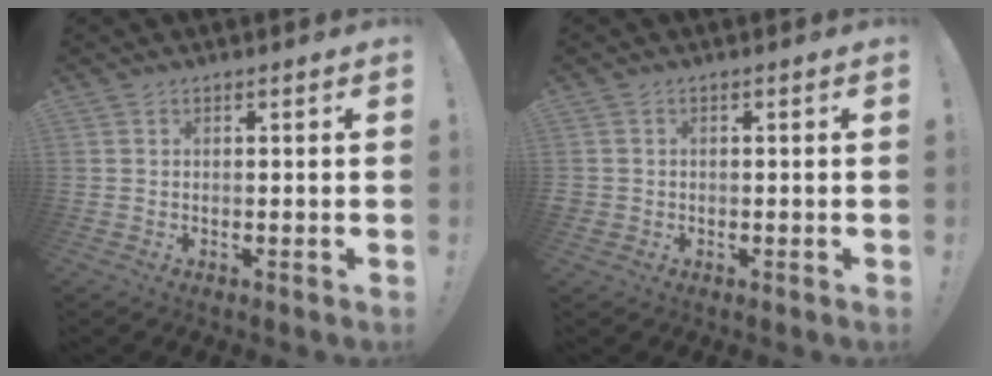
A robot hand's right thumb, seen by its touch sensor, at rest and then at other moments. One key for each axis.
{"total": 1.5, "fx": 0.0, "fy": 1.4, "fz": 0.4, "tx": -0.007, "ty": 0.002, "tz": 0.000}